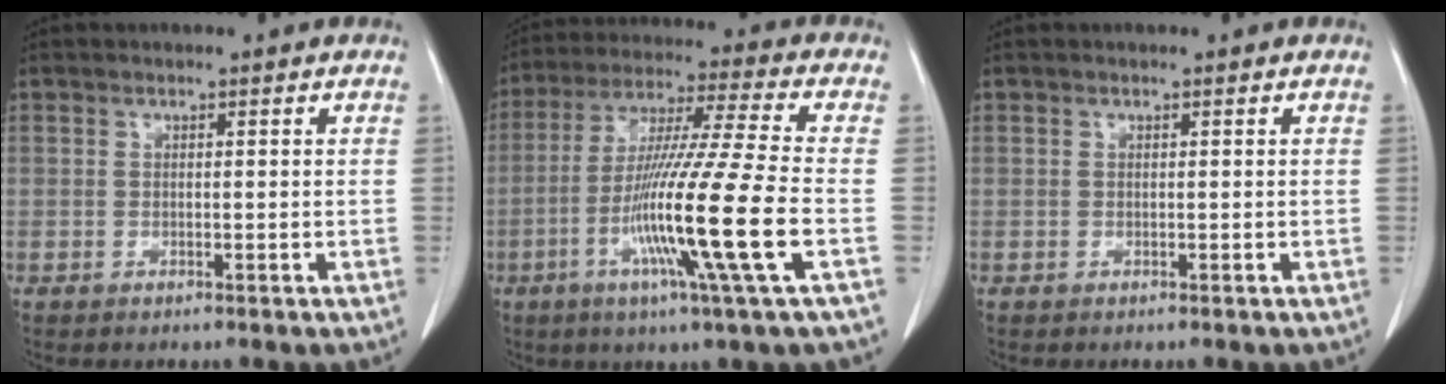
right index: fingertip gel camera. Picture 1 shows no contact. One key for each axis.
{"total": 17.2, "fx": -5.0, "fy": -2.0, "fz": 16.3, "tx": -0.313, "ty": -0.024, "tz": -0.101}
{"total": 0.0}